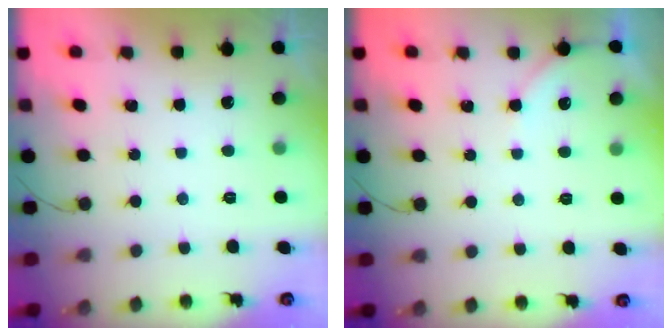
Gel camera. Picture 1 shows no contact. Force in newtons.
{"total": 2.9, "press": 2.9, "slide": 0.4}